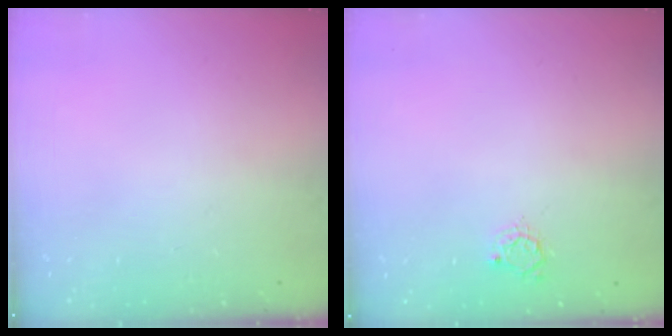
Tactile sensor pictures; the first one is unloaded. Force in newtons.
{"total": 4.9, "press": 4.9, "slide": 0.1}